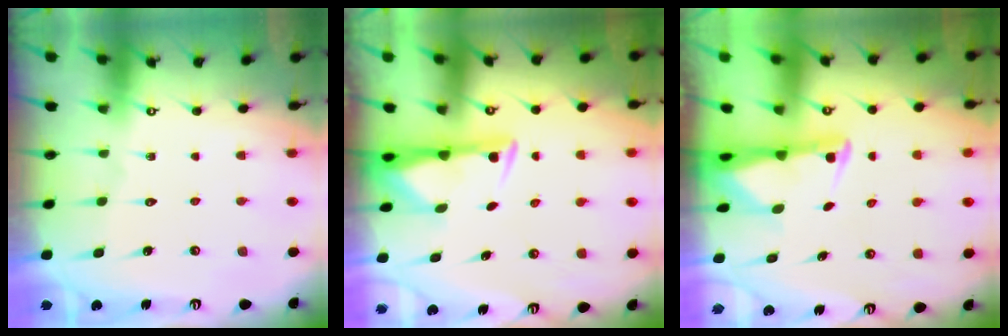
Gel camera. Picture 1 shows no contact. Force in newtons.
{"total": 3.0, "press": 2.9, "slide": 0.5}
{"total": 2.3, "press": 2.3, "slide": 0.5}